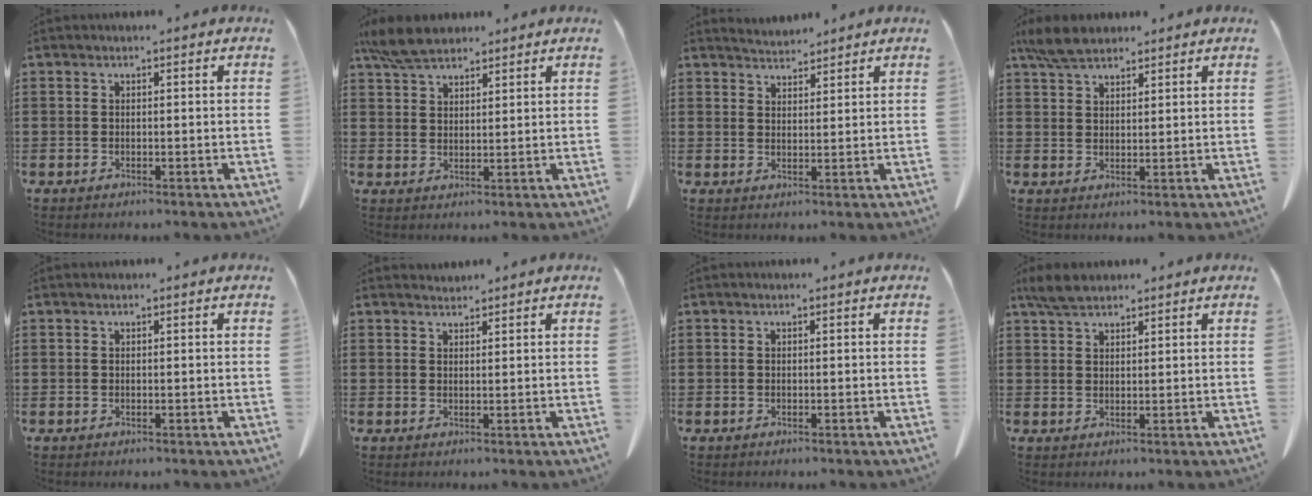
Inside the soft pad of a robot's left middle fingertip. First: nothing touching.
{"total": 6.0, "force": [5.0, 2.1, 2.5], "torque": [-0.065, -0.005, 0.095]}
{"total": 3.0, "force": [3.0, 0.3, 0.0], "torque": [-0.008, -0.010, 0.057]}
{"total": 4.9, "force": [4.1, 1.7, 2.1], "torque": [-0.053, -0.002, 0.078]}
{"total": 0.0}
{"total": 1.4, "force": [1.3, 0.2, -0.1], "torque": [-0.002, -0.001, 0.027]}
{"total": 0.0}
{"total": 3.6, "force": [2.9, 1.3, 1.8], "torque": [-0.042, 0.003, 0.056]}